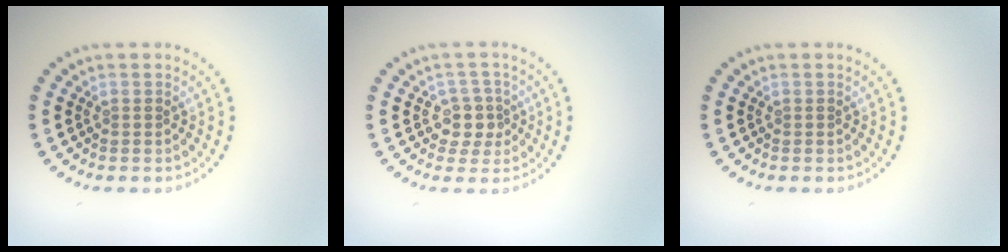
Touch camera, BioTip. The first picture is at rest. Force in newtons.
{"total": 2.5, "press": 2.1, "slide": 1.3}
{"total": 0.0}